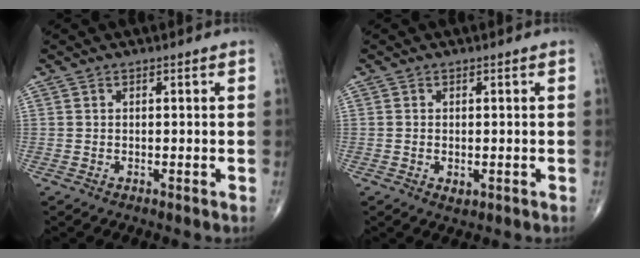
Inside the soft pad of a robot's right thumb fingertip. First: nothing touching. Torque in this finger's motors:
{"motor_torque": [-0.15, -0.04, -0.10, -0.05, 0.02]}